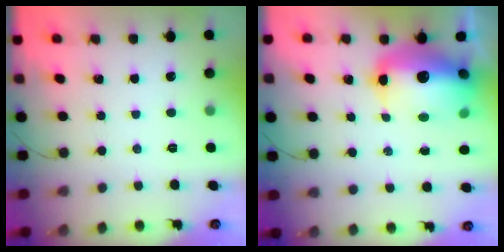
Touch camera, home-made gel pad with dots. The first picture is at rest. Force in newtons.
{"total": 19.2, "press": 17.0, "slide": 9.0}